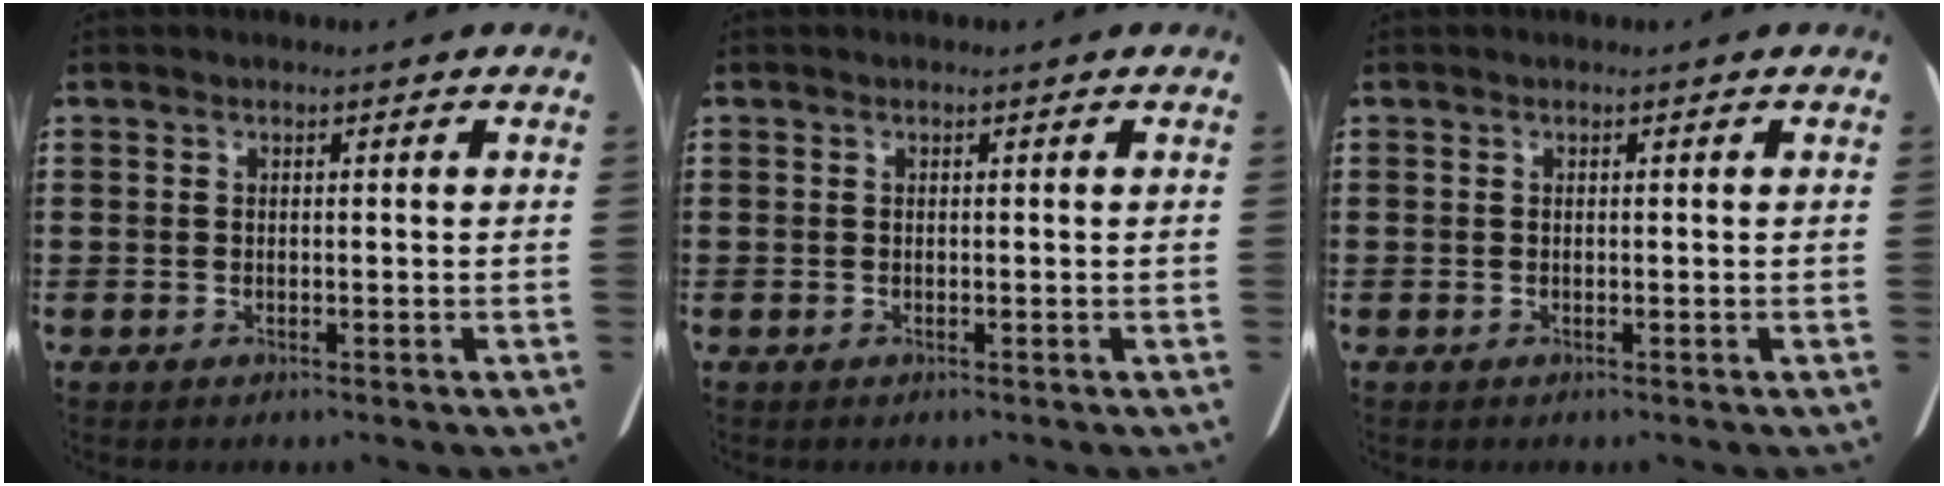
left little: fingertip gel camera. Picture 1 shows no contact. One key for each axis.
{"total": 0.0}
{"total": 0.0}